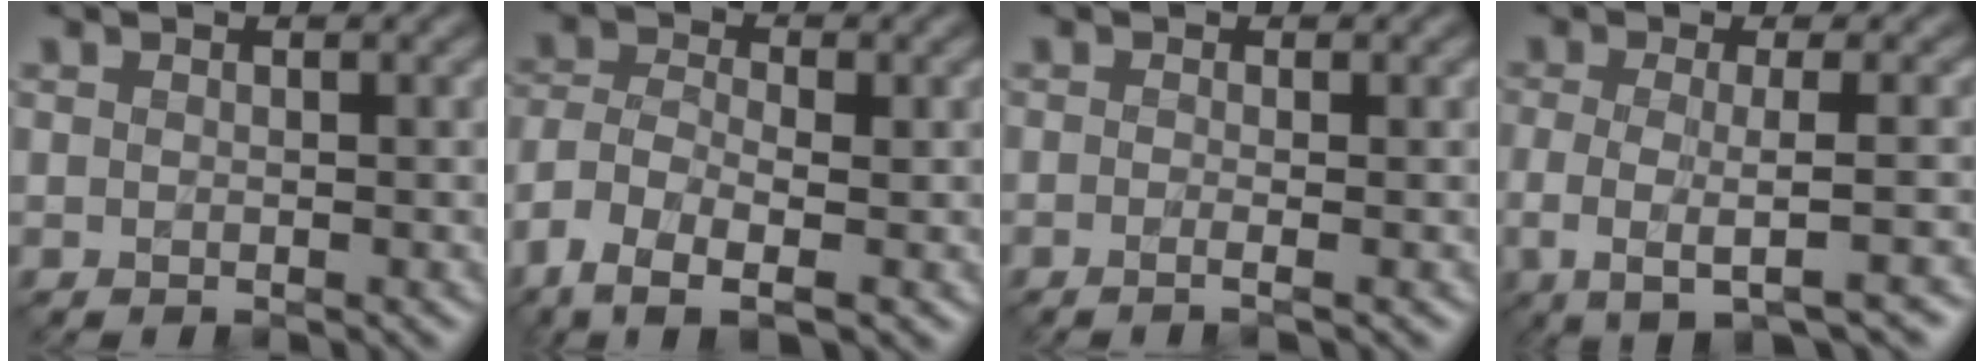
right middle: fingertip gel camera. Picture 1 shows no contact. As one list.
[{"total": 6.1, "force": [-3.4, 2.6, 4.3], "torque": [-0.094, -0.006, -0.072]}, {"total": 1.6, "force": [-0.4, 0.6, 1.4], "torque": [-0.015, -0.013, -0.020]}, {"total": 4.8, "force": [-1.2, 1.3, 4.5], "torque": [-0.074, -0.015, -0.025]}]